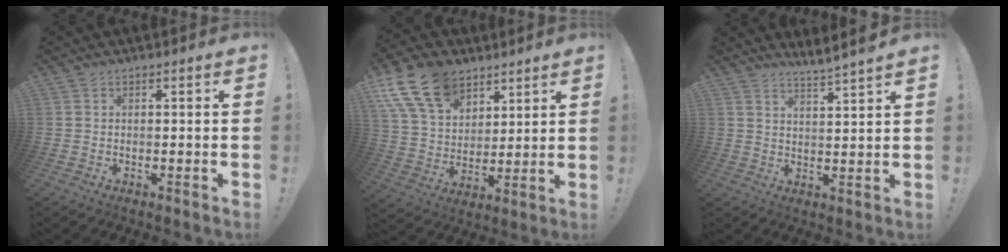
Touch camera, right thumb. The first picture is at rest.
{"total": 17.9, "force": [10.5, 11.4, 8.9], "torque": [-0.178, -0.053, 0.200]}
{"total": 5.1, "force": [4.5, -0.9, 2.2], "torque": [-0.030, -0.037, 0.073]}